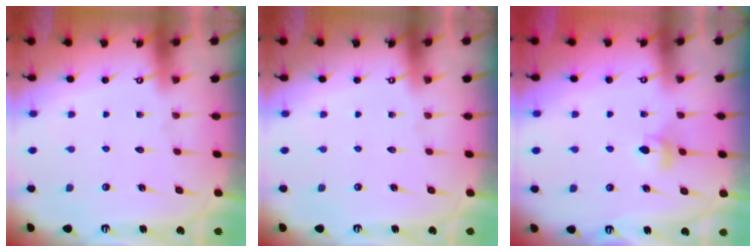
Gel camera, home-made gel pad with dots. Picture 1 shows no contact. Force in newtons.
{"total": 0.0}
{"total": 4.7, "press": 4.6, "slide": 0.7}